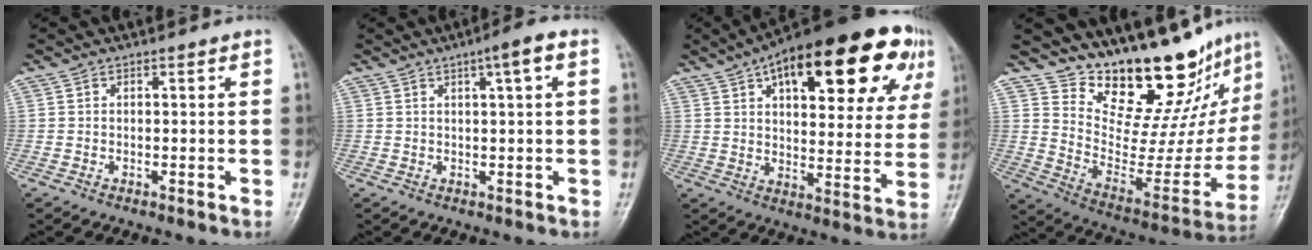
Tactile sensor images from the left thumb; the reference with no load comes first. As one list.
[{"total": 4.2, "force": [1.7, 0.3, 3.8], "torque": [-0.060, 0.006, 0.025]}, {"total": 28.1, "force": [13.3, 11.9, 21.7], "torque": [-0.283, 0.010, 0.187]}, {"total": 22.7, "force": [18.4, 7.8, 10.7], "torque": [-0.105, -0.132, 0.275]}]